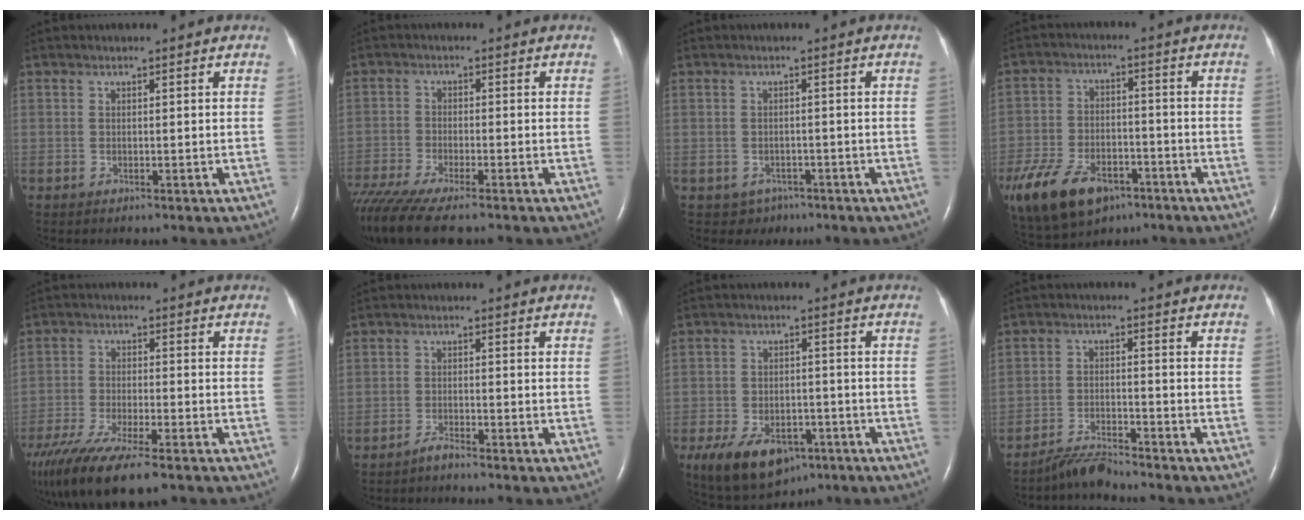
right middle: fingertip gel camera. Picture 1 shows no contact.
{"total": 11.1, "force": [-9.1, 1.2, 6.3], "torque": [-0.106, -0.026, -0.154]}
{"total": 2.5, "force": [-1.5, 2.0, 0.0], "torque": [-0.003, 0.009, -0.017]}
{"total": 18.1, "force": [-10.5, 10.3, 10.4], "torque": [-0.271, -0.018, -0.178]}
{"total": 16.2, "force": [-11.9, 3.1, 10.5], "torque": [-0.220, -0.037, -0.203]}
{"total": 1.6, "force": [-1.5, -0.2, 0.4], "torque": [-0.015, -0.003, -0.030]}
{"total": 11.2, "force": [-6.5, 6.5, 6.4], "torque": [-0.115, 0.000, -0.096]}
{"total": 4.5, "force": [-4.4, -0.3, 0.8], "torque": [-0.022, -0.020, -0.080]}